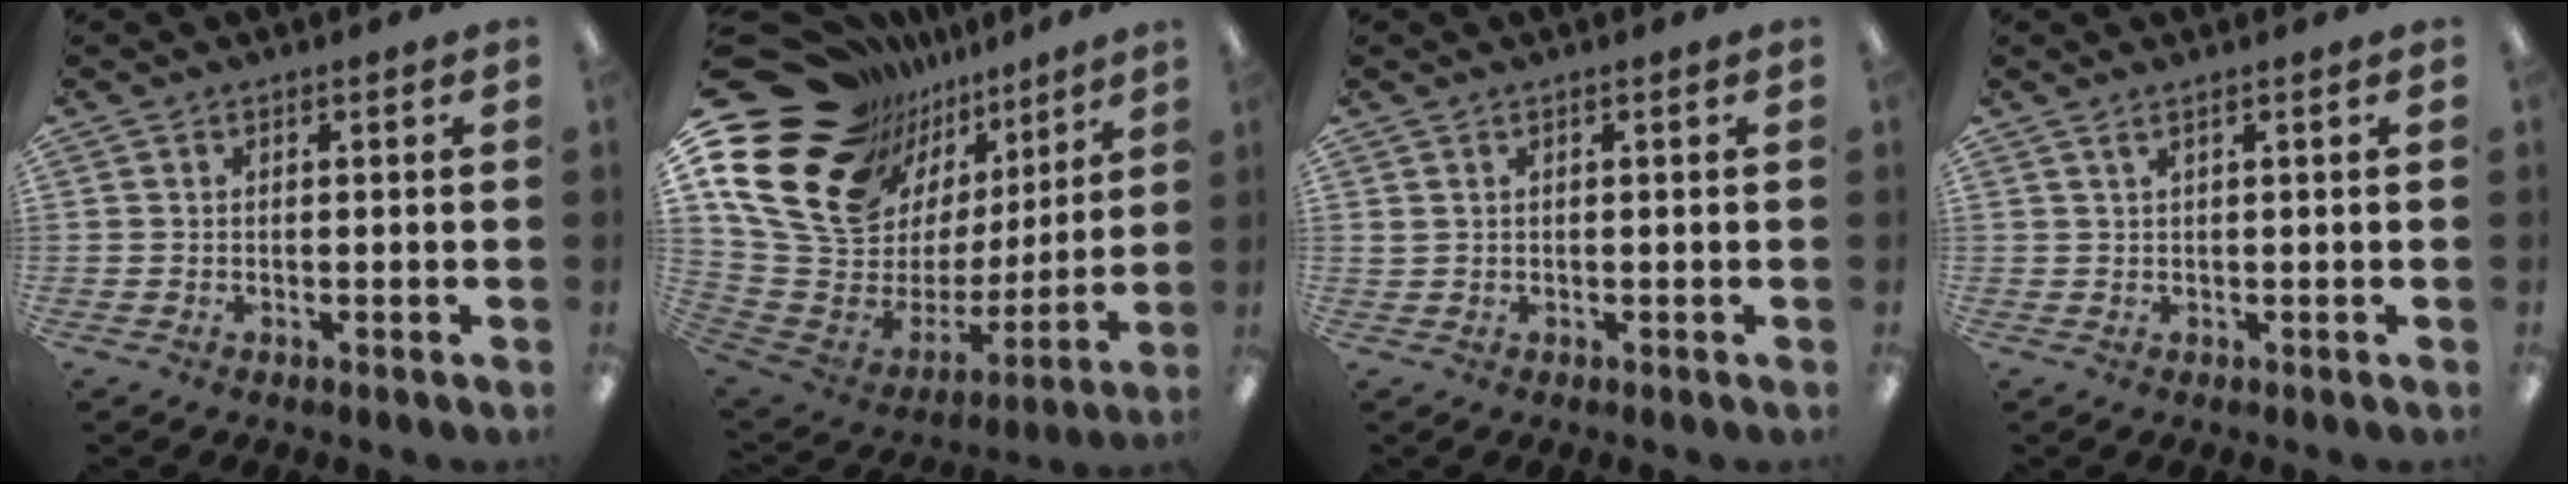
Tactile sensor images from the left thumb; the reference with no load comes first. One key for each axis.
{"total": 20.0, "fx": 10.9, "fy": 14.0, "fz": 9.3, "tx": -0.176, "ty": -0.095, "tz": 0.222}
{"total": 0.7, "fx": 0.4, "fy": 0.3, "fz": 0.5, "tx": -0.012, "ty": 0.003, "tz": 0.006}
{"total": 1.2, "fx": 0.8, "fy": 0.0, "fz": 1.0, "tx": -0.021, "ty": 0.000, "tz": 0.014}